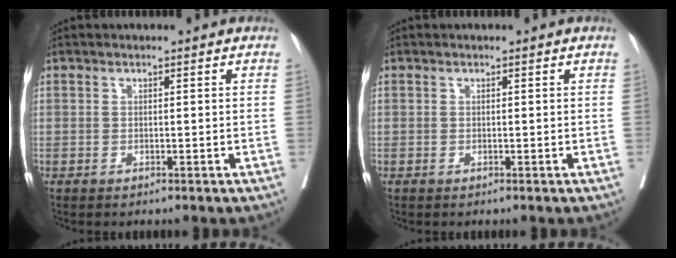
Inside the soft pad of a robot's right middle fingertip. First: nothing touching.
{"total": 0.0}